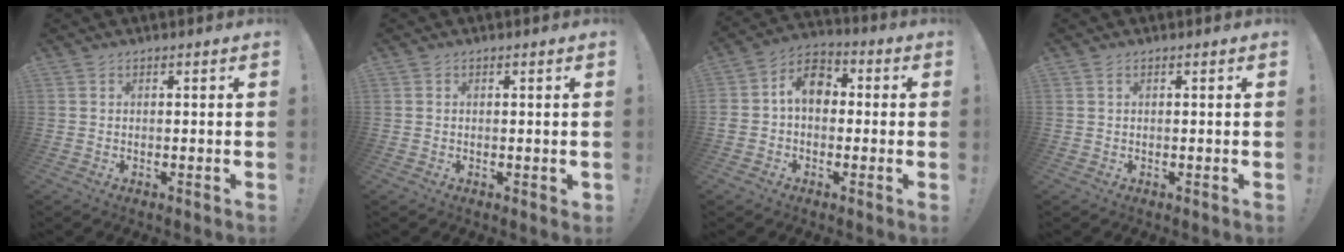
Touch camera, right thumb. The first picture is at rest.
{"total": 0.7, "force": [0.4, 0.5, 0.4], "torque": [0.001, -0.001, 0.005]}
{"total": 9.9, "force": [0.7, 7.6, 6.4], "torque": [-0.109, 0.028, 0.021]}
{"total": 0.6, "force": [0.1, 0.1, 0.6], "torque": [-0.017, 0.003, 0.002]}